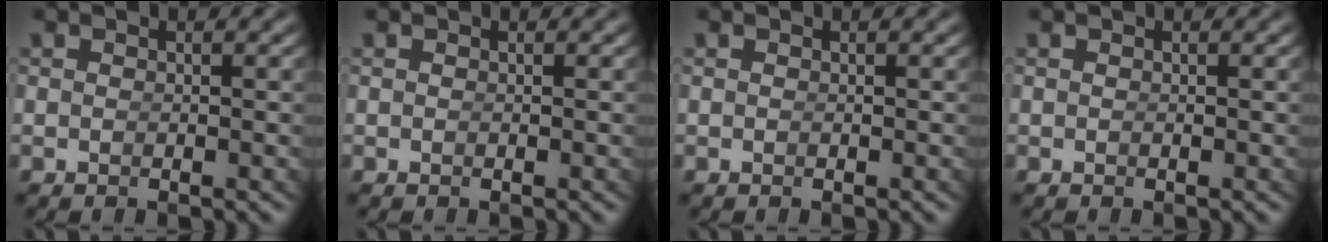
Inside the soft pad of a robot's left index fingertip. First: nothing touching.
{"total": 0.0}
{"total": 0.0}
{"total": 0.0}